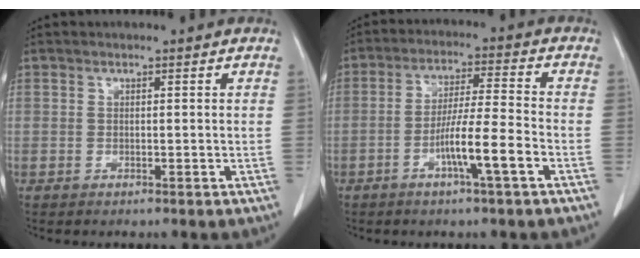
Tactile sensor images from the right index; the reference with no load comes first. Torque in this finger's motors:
{"motor_torque": [1.22, -0.83, 0.69, 0.18]}